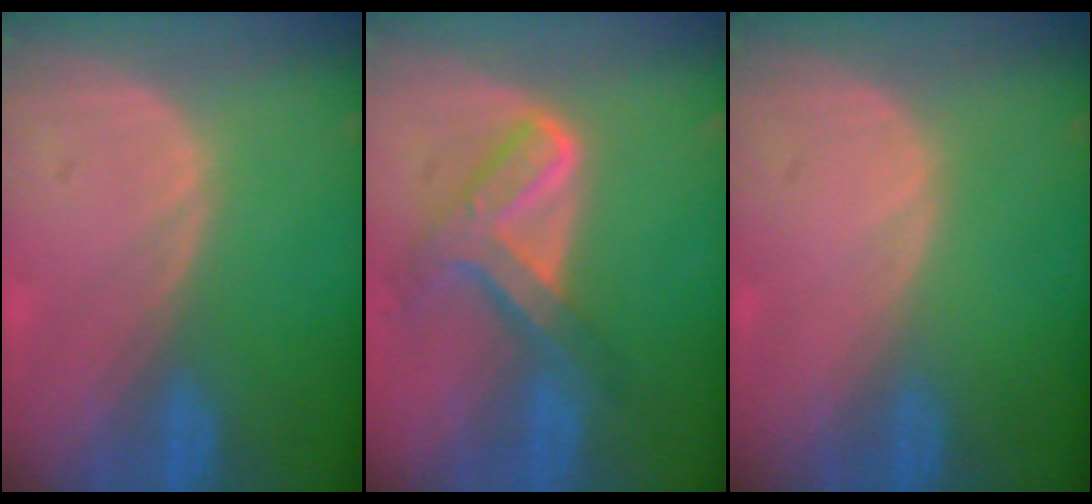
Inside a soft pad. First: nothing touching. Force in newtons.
{"total": 7.7, "press": 6.5, "slide": 4.2}
{"total": 0.0}